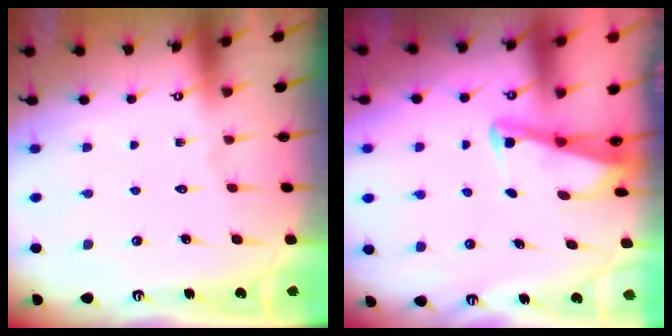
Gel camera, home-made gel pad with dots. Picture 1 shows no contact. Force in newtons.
{"total": 2.7, "press": 2.7, "slide": 0.3}